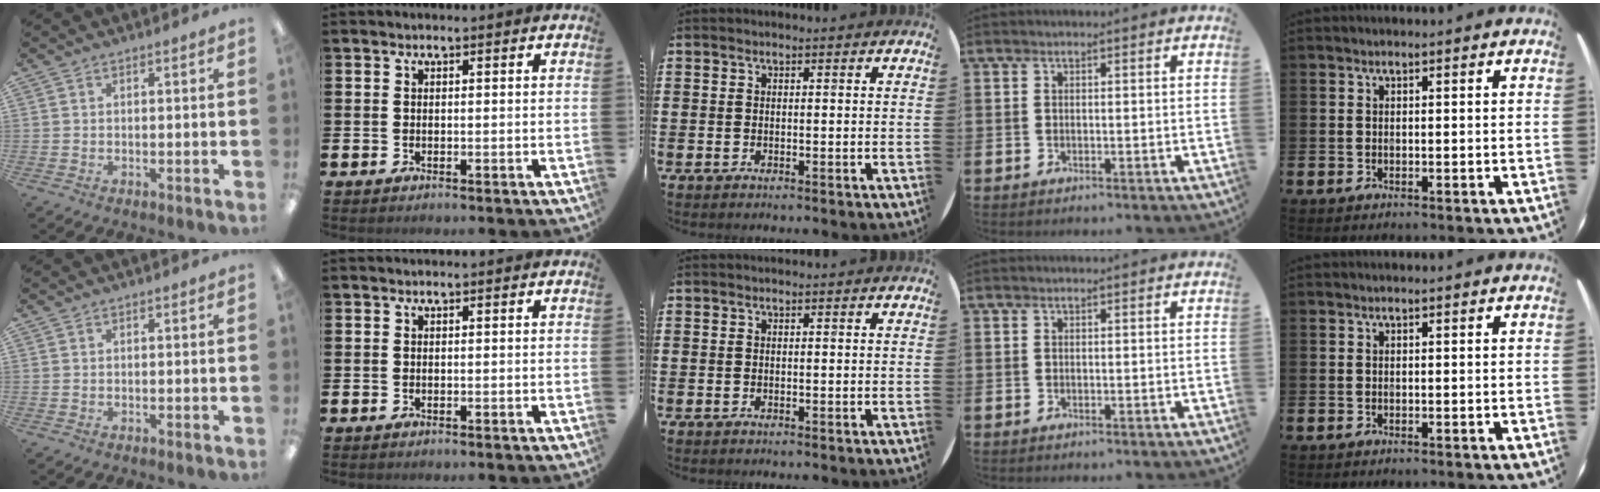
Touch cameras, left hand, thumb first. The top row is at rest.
{}